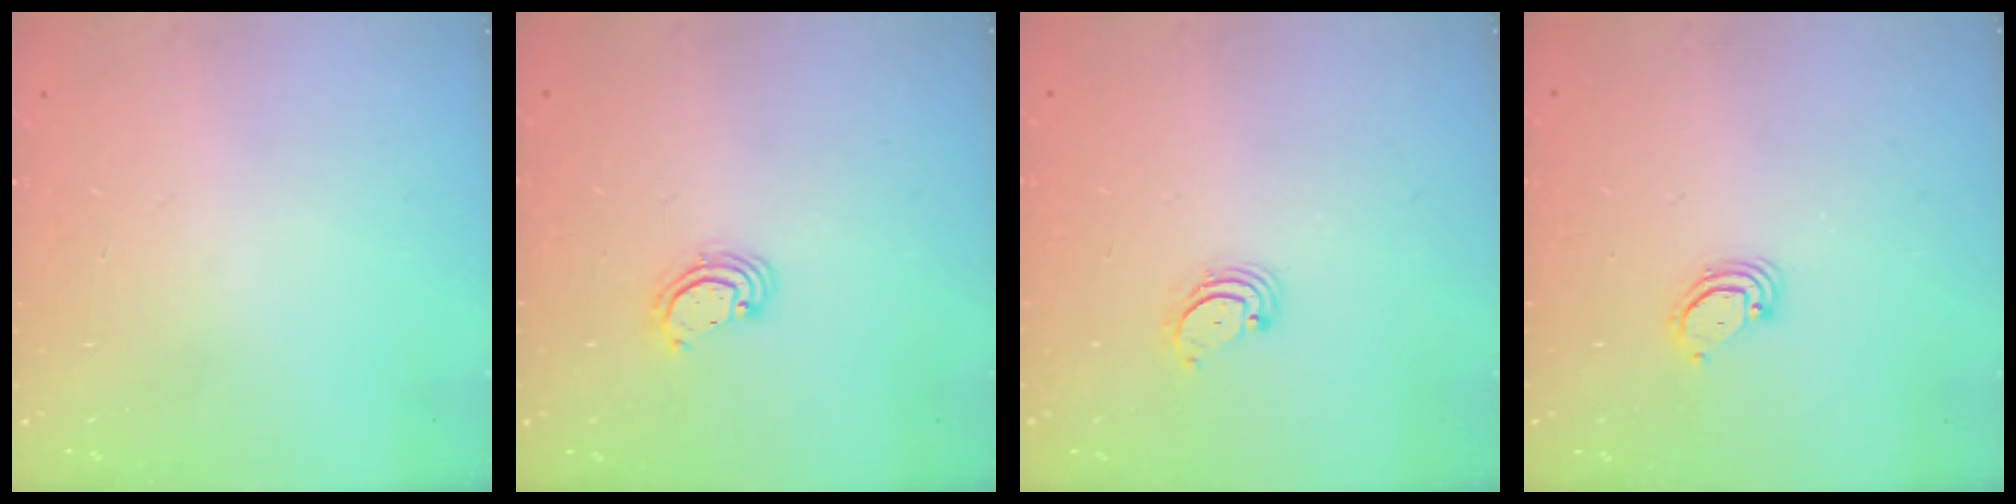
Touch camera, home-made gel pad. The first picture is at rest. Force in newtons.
{"total": 2.8, "press": 2.8, "slide": 0.2}
{"total": 2.7, "press": 2.7, "slide": 0.3}
{"total": 2.8, "press": 2.8, "slide": 0.3}